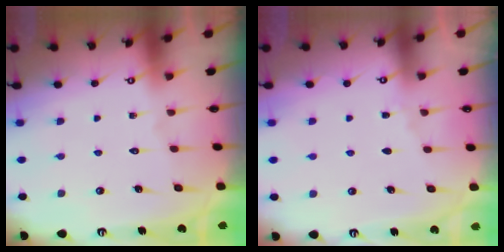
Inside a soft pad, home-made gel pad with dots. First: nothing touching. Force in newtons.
{"total": 3.3, "press": 3.3, "slide": 0.4}